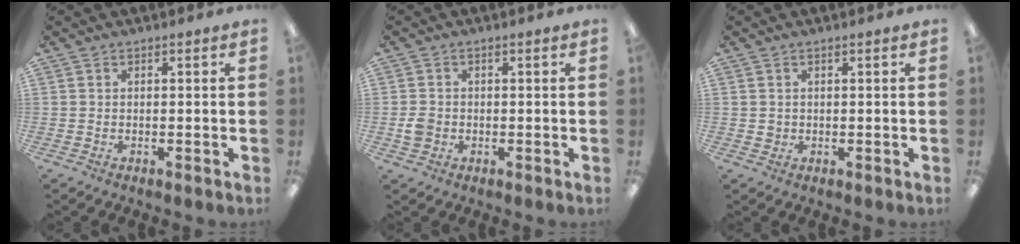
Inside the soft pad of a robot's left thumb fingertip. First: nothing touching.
{"total": 2.8, "force": [-0.4, 2.5, 1.3], "torque": [-0.014, 0.001, -0.010]}
{"total": 1.1, "force": [0.5, 1.0, 0.3], "torque": [-0.007, 0.005, 0.008]}